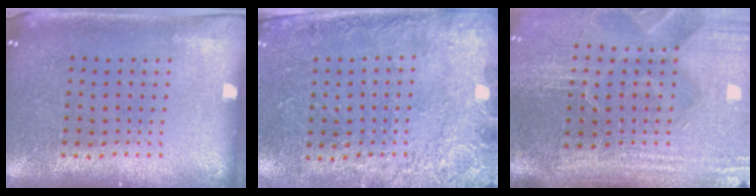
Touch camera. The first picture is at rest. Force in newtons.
{"total": 2.7, "press": 2.2, "slide": 1.5}
{"total": 5.0, "press": 4.2, "slide": 2.7}